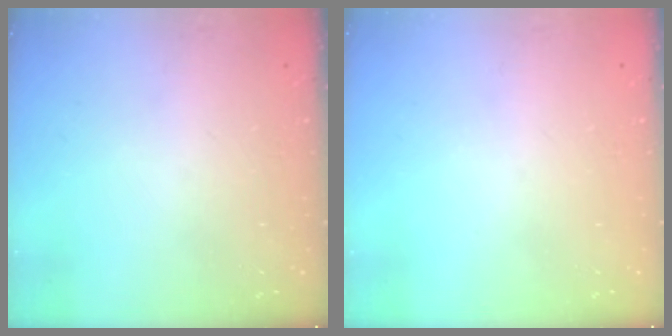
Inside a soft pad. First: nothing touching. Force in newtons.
{"total": 0.0}